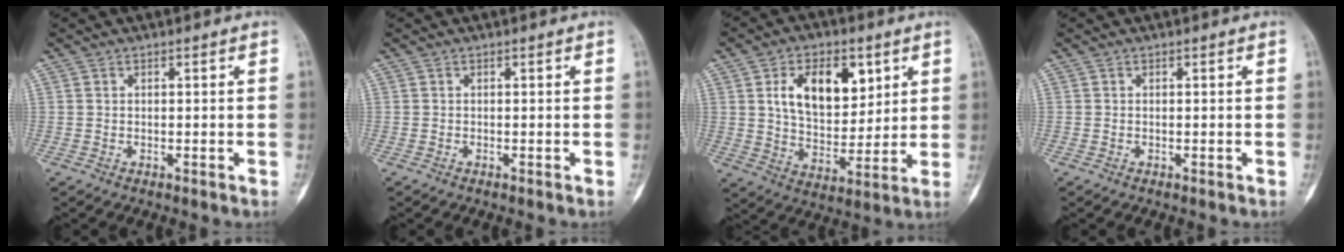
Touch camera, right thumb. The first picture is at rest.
{"total": 0.0}
{"total": 14.4, "force": [5.1, 8.6, 10.3], "torque": [-0.125, -0.021, 0.095]}
{"total": 0.0}